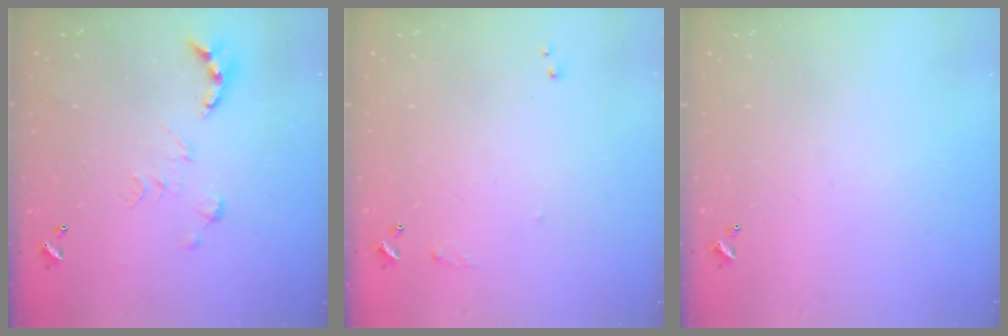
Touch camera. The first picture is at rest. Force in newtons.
{"total": 6.5, "press": 6.5, "slide": 0.7}
{"total": 0.0}